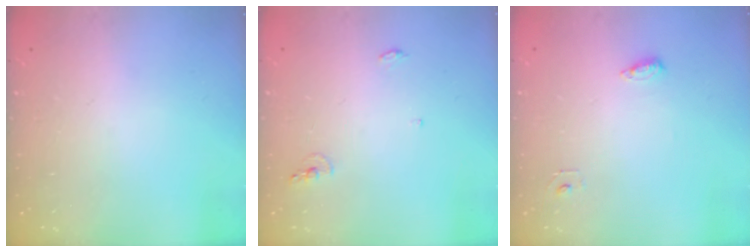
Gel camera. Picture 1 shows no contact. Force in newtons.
{"total": 5.0, "press": 4.8, "slide": 1.5}
{"total": 5.4, "press": 5.3, "slide": 1.2}